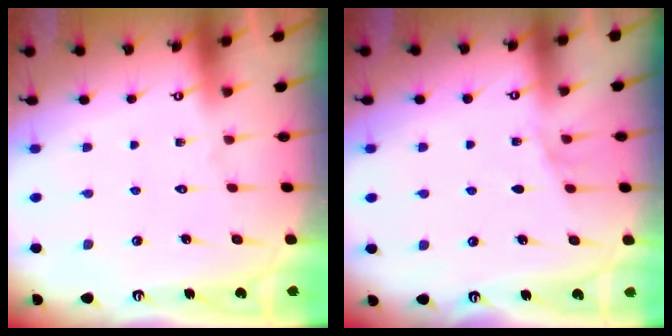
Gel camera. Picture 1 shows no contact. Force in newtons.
{"total": 5.2, "press": 4.5, "slide": 2.6}